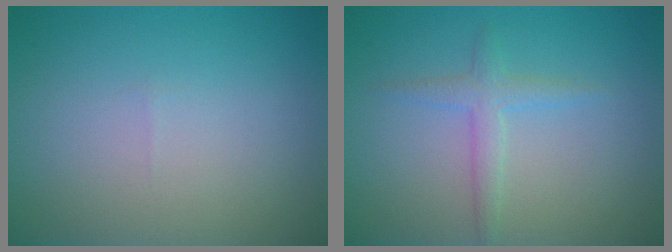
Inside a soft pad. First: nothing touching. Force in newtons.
{"total": 1.9, "press": 1.9, "slide": 0.2}